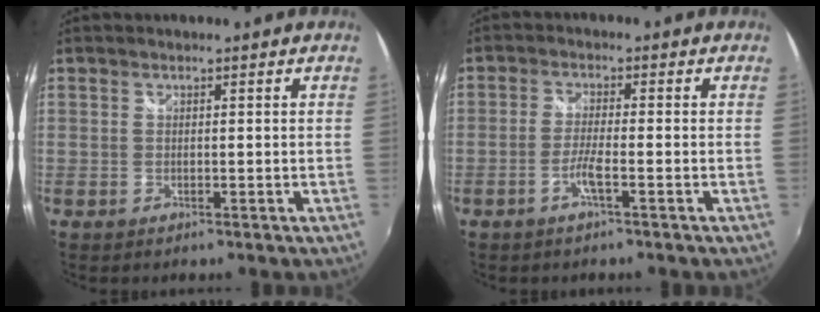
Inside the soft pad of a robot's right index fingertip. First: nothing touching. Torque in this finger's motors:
{"motor_torque": [-0.10, -0.04, 0.03, 0.02]}